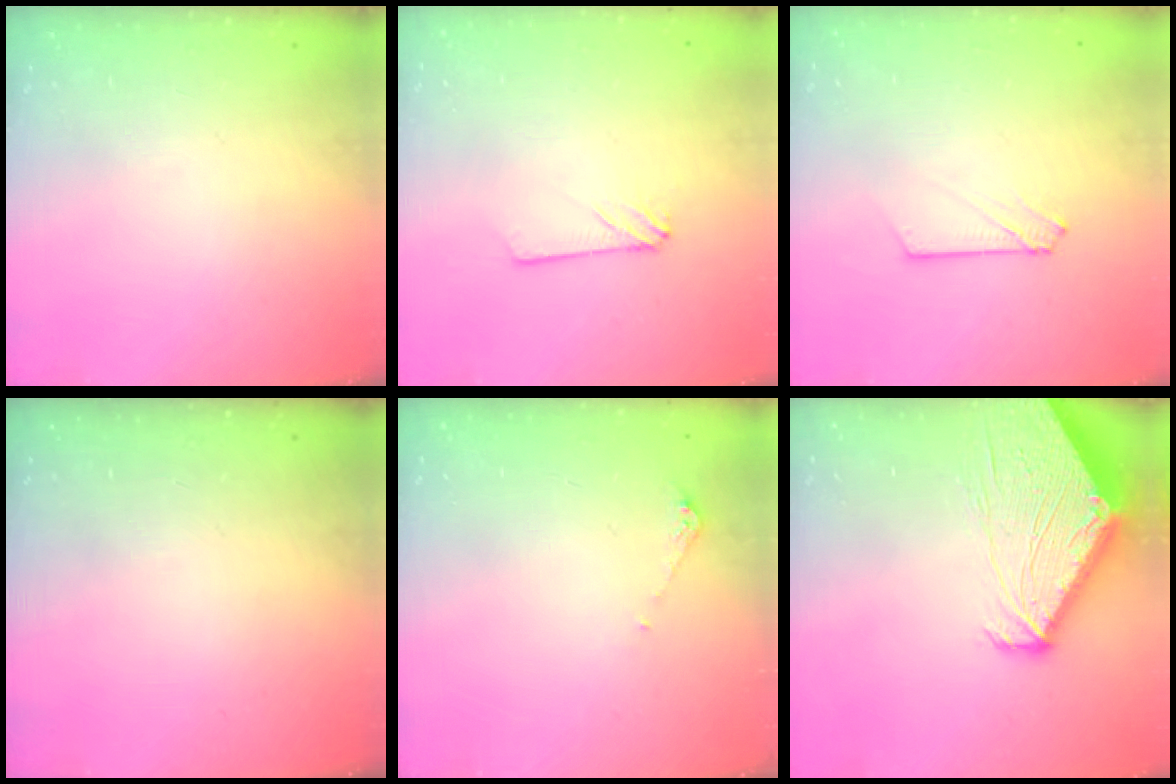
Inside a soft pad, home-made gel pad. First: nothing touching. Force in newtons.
{"total": 2.4, "press": 2.4, "slide": 0.3}
{"total": 3.0, "press": 3.0, "slide": 0.4}
{"total": 0.0}
{"total": 4.3, "press": 4.2, "slide": 0.5}
{"total": 6.7, "press": 6.7, "slide": 0.5}